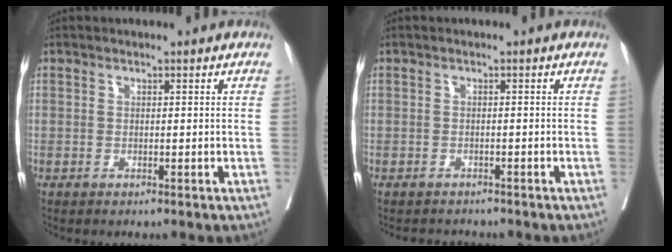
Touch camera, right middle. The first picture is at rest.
{"total": 2.8, "force": [-2.6, 0.9, 0.3], "torque": [-0.004, -0.005, -0.037]}